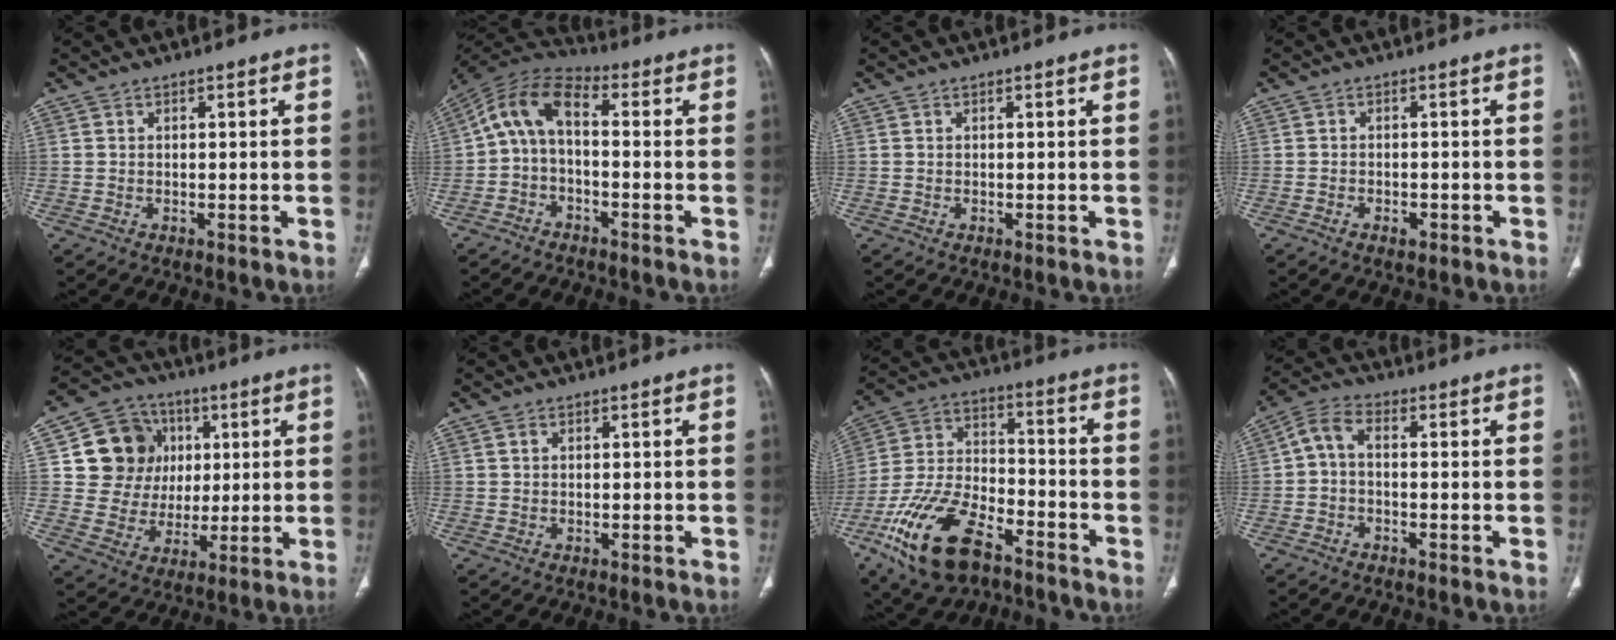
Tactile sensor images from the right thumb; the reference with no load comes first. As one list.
[{"total": 9.2, "force": [-0.7, 4.8, 7.8], "torque": [-0.144, 0.039, -0.028]}, {"total": 0.0}, {"total": 1.8, "force": [-1.0, 1.0, 1.1], "torque": [-0.021, 0.007, -0.015]}, {"total": 14.1, "force": [3.5, 12.8, 4.8], "torque": [-0.043, 0.007, 0.067]}, {"total": 0.7, "force": [0.3, 0.5, 0.4], "torque": [-0.008, 0.003, 0.007]}, {"total": 19.2, "force": [-11.0, 9.4, 12.7], "torque": [-0.250, 0.049, -0.201]}, {"total": 4.7, "force": [-0.3, 2.5, 4.0], "torque": [-0.078, 0.021, -0.017]}]